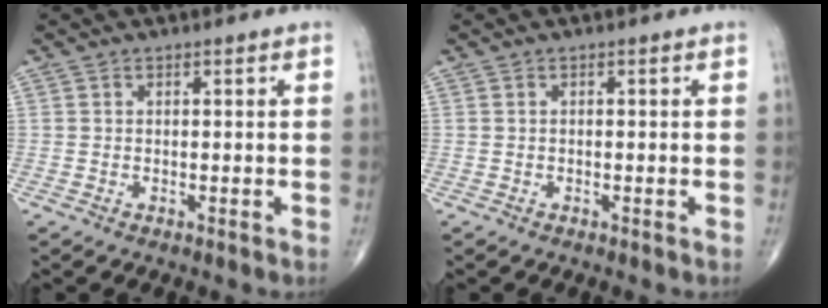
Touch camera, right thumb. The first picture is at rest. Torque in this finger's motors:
{"motor_torque": [0.11, 0.10, -0.12, -0.10, 0.02]}